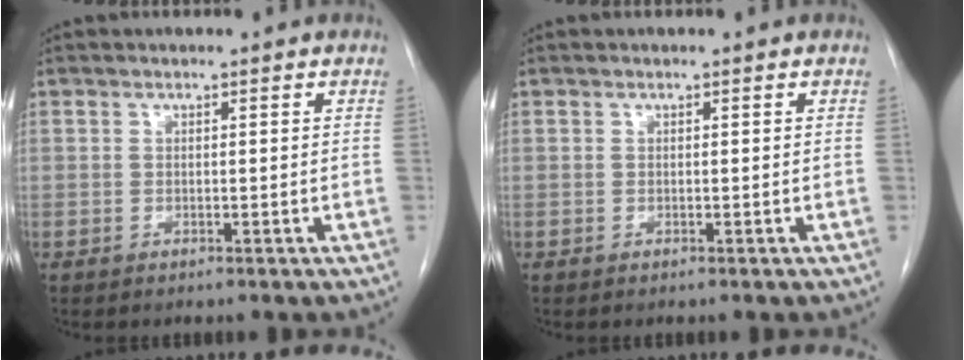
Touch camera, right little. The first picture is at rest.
{"total": 0.0}